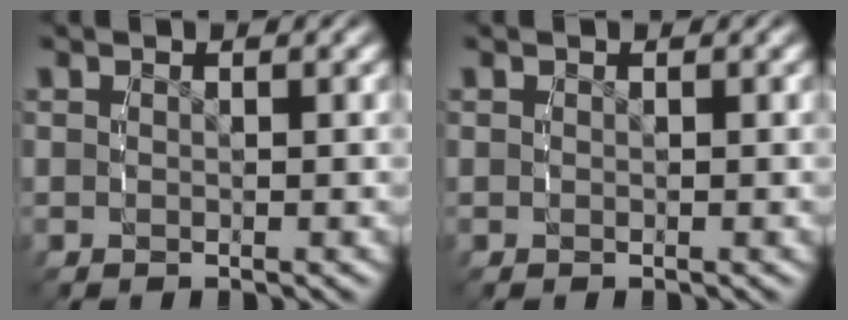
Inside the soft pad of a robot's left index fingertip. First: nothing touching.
{"total": 0.0}